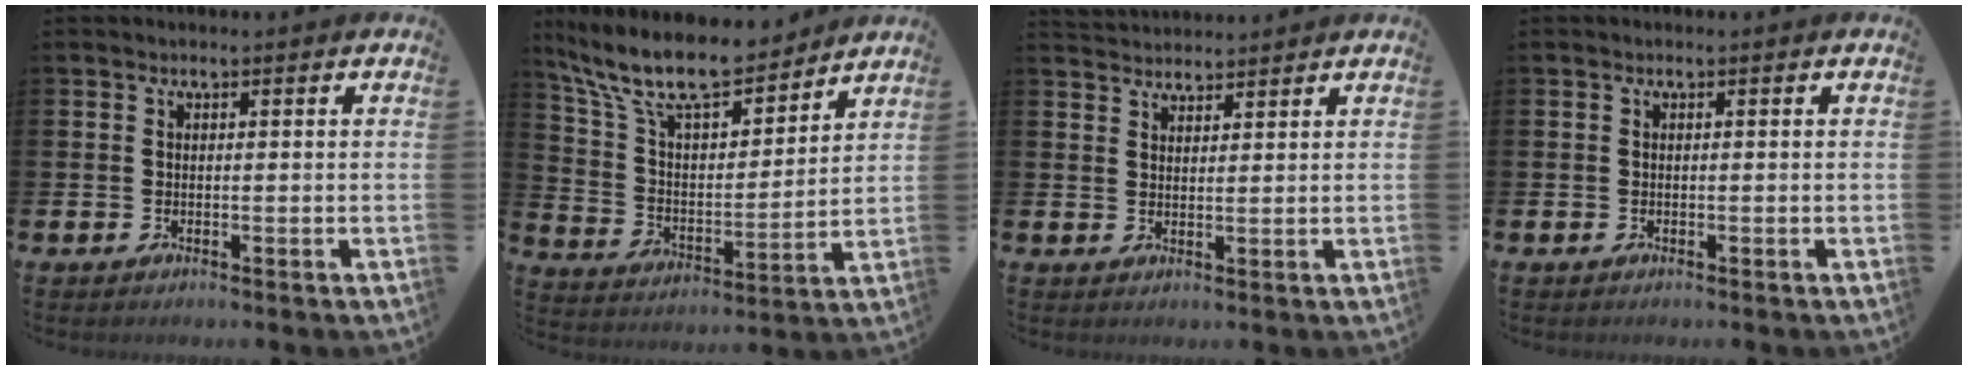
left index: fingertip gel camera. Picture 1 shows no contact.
{"total": 12.2, "force": [10.5, 3.3, 5.1], "torque": [-0.142, -0.063, 0.186]}
{"total": 2.8, "force": [2.8, 0.5, -0.1], "torque": [-0.004, -0.013, 0.051]}
{"total": 0.0}